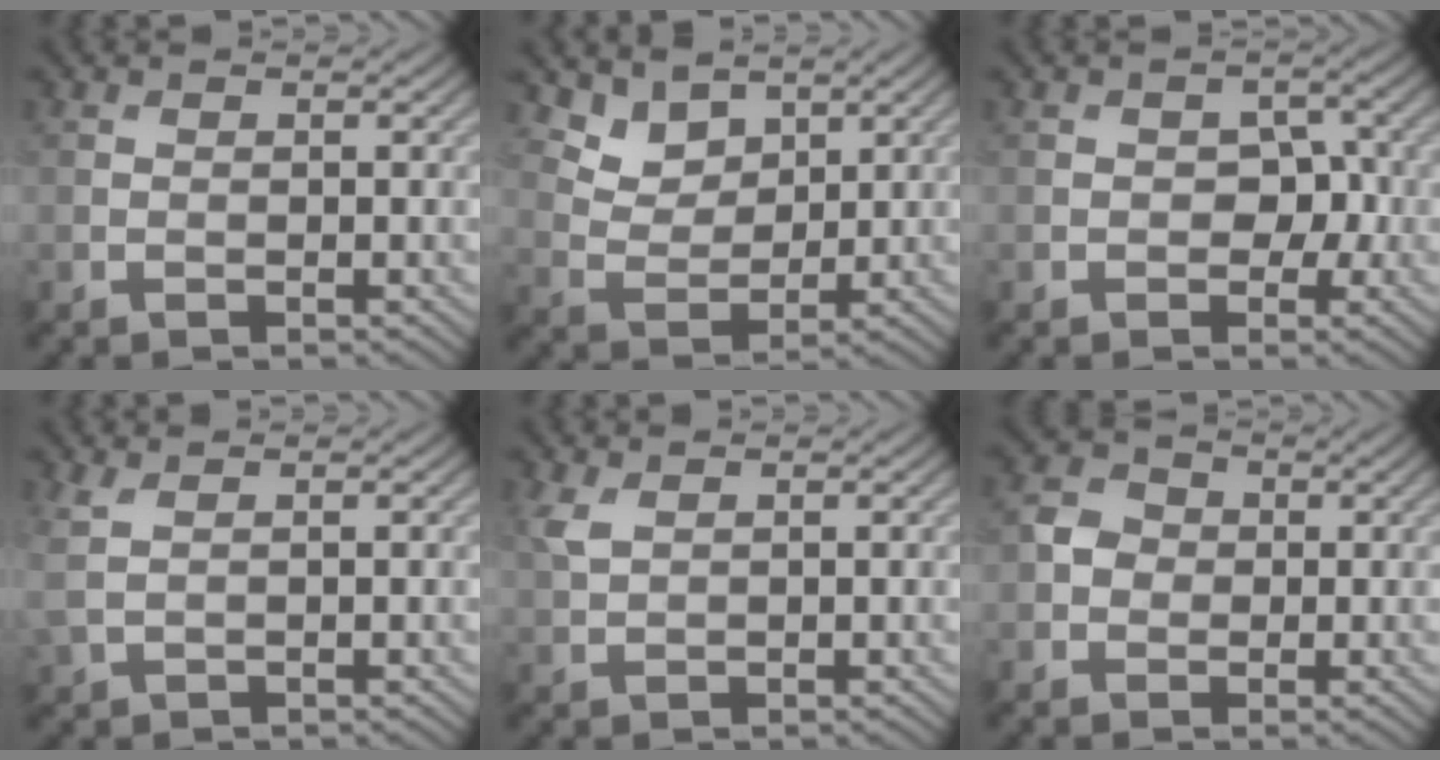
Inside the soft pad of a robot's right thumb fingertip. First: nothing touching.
{"total": 4.8, "force": [3.8, 2.5, 1.5], "torque": [-0.056, -0.024, 0.091]}
{"total": 3.1, "force": [-0.6, 2.3, 2.0], "torque": [-0.029, -0.002, -0.012]}
{"total": 2.3, "force": [1.2, 0.8, 1.8], "torque": [-0.056, 0.004, 0.027]}
{"total": 2.1, "force": [1.1, 1.0, 1.5], "torque": [-0.047, 0.003, 0.026]}
{"total": 3.0, "force": [-0.2, 2.7, 1.2], "torque": [-0.026, 0.004, -0.010]}